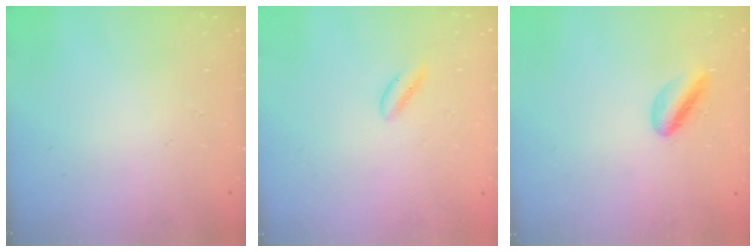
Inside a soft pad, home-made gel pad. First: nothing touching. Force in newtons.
{"total": 1.4, "press": 1.2, "slide": 0.6}
{"total": 4.4, "press": 4.0, "slide": 1.9}